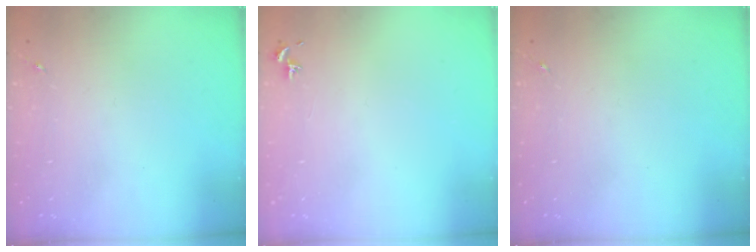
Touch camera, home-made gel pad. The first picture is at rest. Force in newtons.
{"total": 0.8, "press": 0.7, "slide": 0.3}
{"total": 0.0}